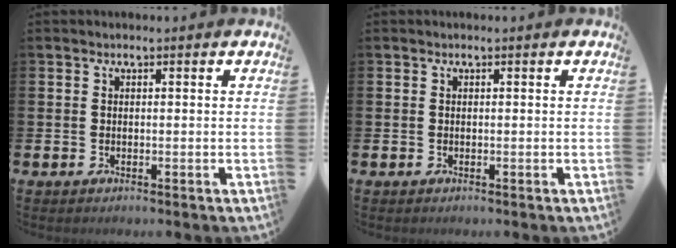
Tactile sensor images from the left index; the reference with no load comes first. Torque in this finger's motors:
{"motor_torque": [-0.05, 0.05, 0.01, 0.01]}